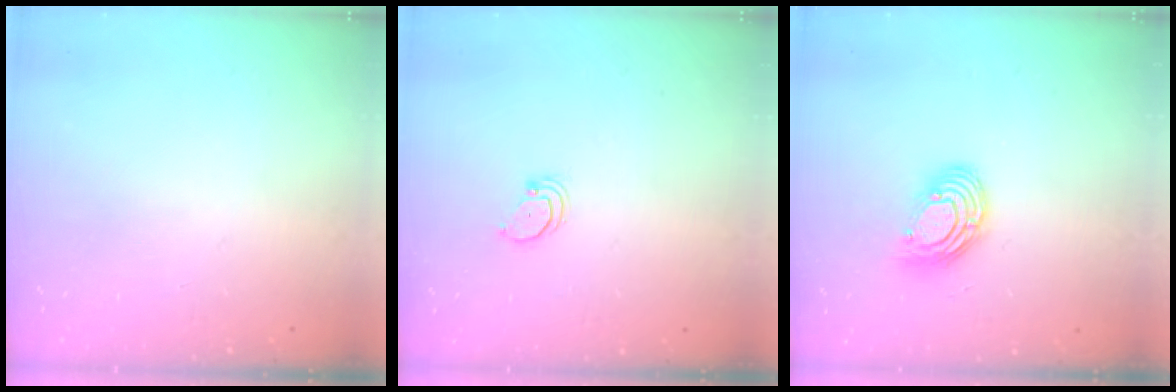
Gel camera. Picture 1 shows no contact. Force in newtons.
{"total": 2.1, "press": 2.1, "slide": 0.2}
{"total": 10.3, "press": 10.3, "slide": 1.0}